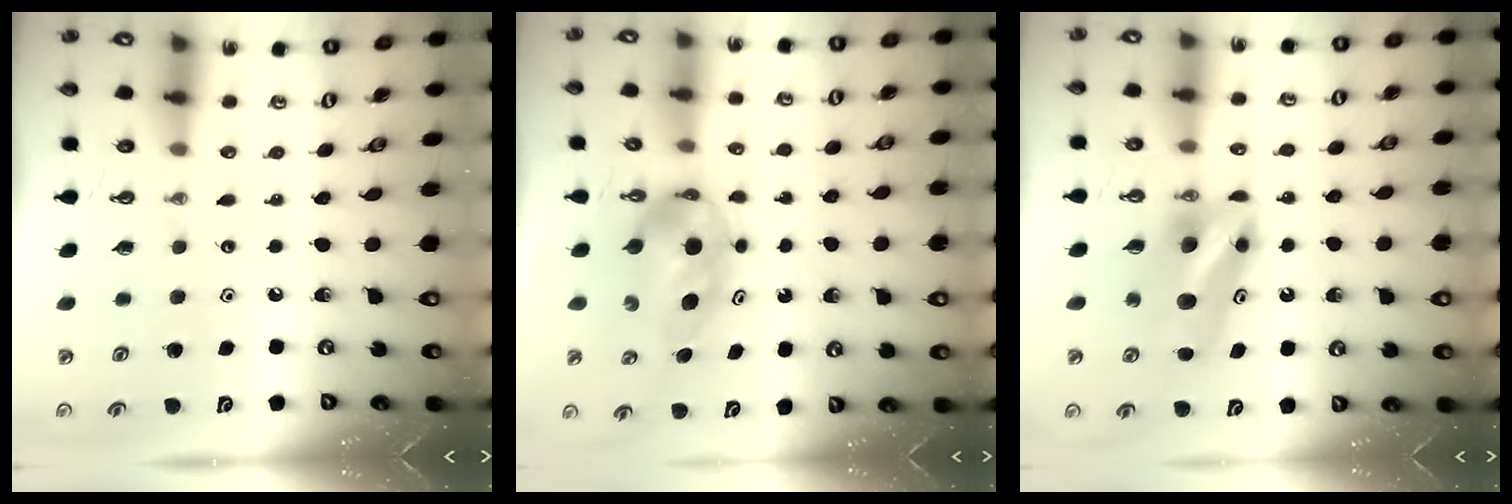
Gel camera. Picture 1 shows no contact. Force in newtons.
{"total": 5.7, "press": 5.5, "slide": 1.5}
{"total": 8.0, "press": 7.2, "slide": 3.4}